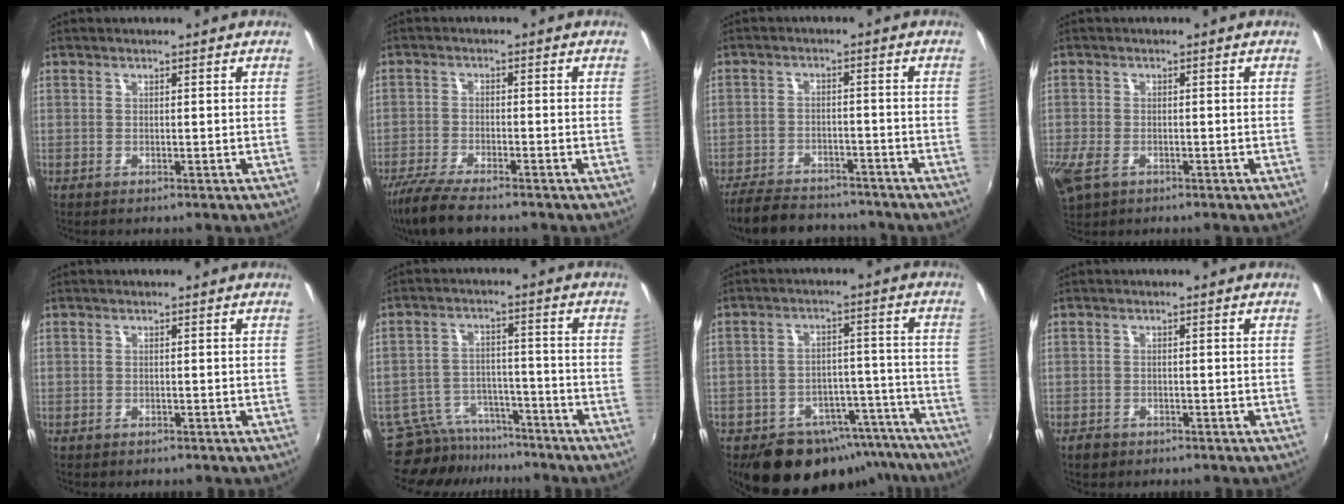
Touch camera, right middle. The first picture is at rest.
{"total": 8.5, "force": [-7.2, 1.2, 4.5], "torque": [-0.116, -0.032, -0.131]}
{"total": 13.2, "force": [-11.5, 4.5, 4.7], "torque": [-0.118, -0.005, -0.172]}
{"total": 6.5, "force": [-3.1, 3.9, 4.2], "torque": [-0.102, -0.020, -0.059]}
{"total": 0.7, "force": [-0.5, 0.5, 0.0], "torque": [-0.002, -0.002, -0.009]}
{"total": 10.4, "force": [-9.3, 4.4, 1.7], "torque": [-0.052, 0.013, -0.139]}
{"total": 18.2, "force": [-13.9, 9.8, 6.4], "torque": [-0.119, 0.038, -0.164]}
{"total": 2.2, "force": [-1.6, 1.4, 0.7], "torque": [-0.022, -0.003, -0.028]}